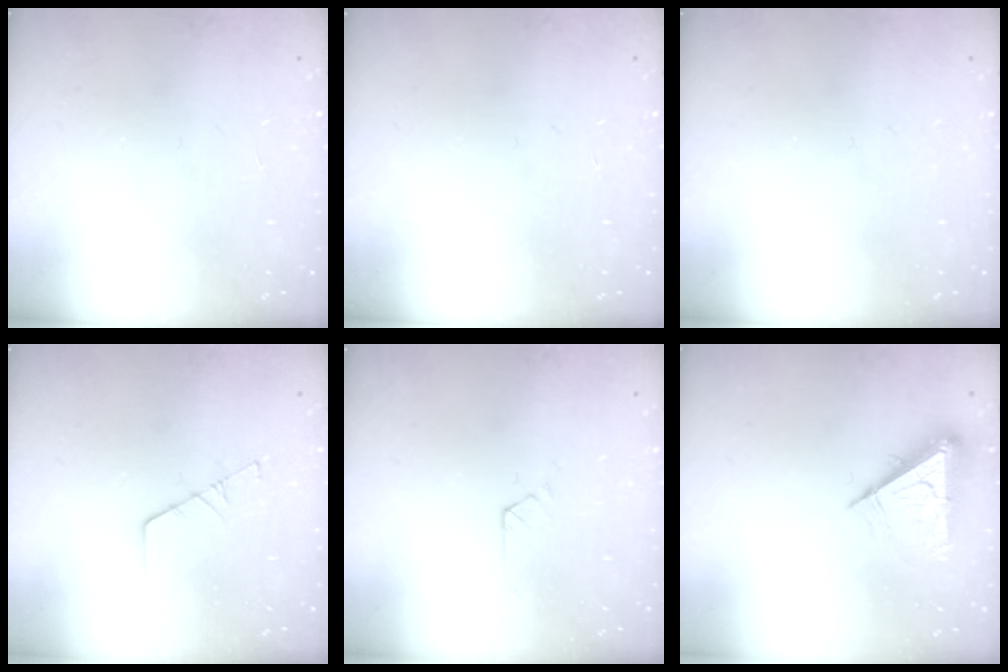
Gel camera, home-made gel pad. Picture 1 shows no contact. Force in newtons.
{"total": 0.0}
{"total": 0.0}
{"total": 2.2, "press": 2.2, "slide": 0.0}
{"total": 2.7, "press": 2.7, "slide": 0.4}
{"total": 8.0, "press": 7.9, "slide": 1.0}